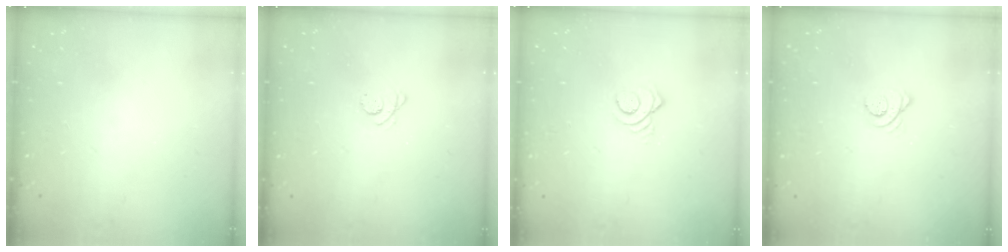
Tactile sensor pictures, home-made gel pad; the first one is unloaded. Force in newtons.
{"total": 2.6, "press": 2.6, "slide": 0.3}
{"total": 3.8, "press": 3.8, "slide": 0.2}
{"total": 3.3, "press": 3.2, "slide": 0.4}